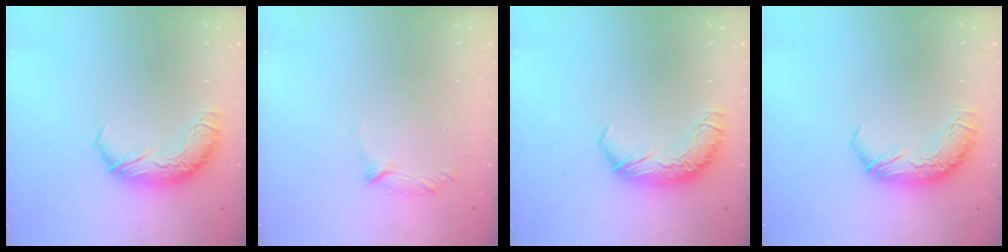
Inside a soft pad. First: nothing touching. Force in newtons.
{"total": 5.7, "press": 5.6, "slide": 1.2}
{"total": 0.0}
{"total": 0.0}